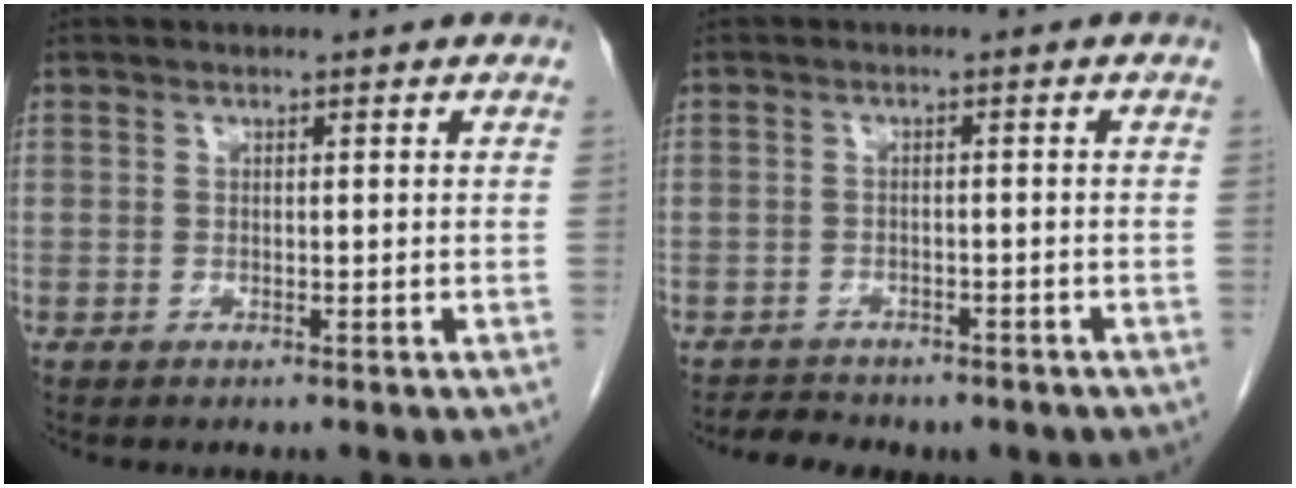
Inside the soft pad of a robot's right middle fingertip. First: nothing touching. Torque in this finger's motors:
{"motor_torque": [0.02, -0.77, 0.00, 0.02]}